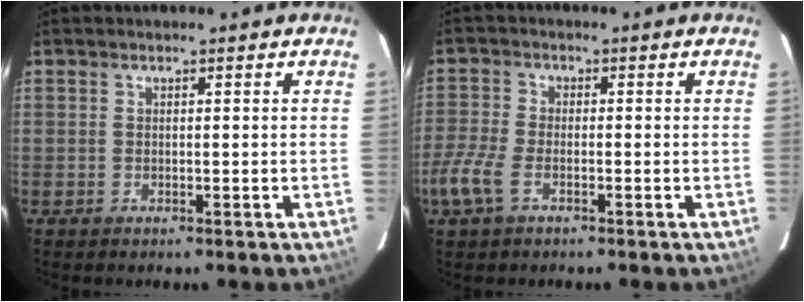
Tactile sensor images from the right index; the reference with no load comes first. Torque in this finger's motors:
{"motor_torque": [0.62, -0.40, 0.23, 0.04]}